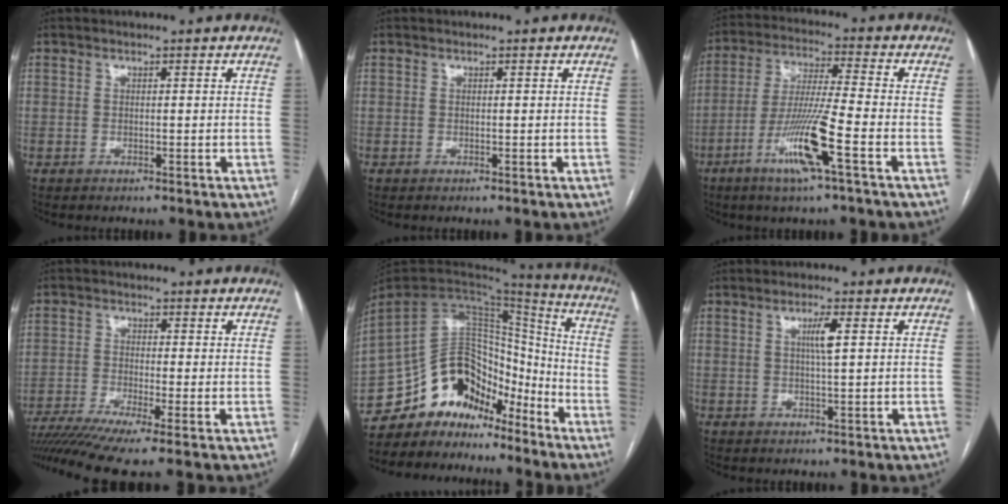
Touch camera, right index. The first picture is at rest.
{"total": 0.0}
{"total": 11.7, "force": [-5.2, -0.5, 10.5], "torque": [-0.207, -0.017, -0.102]}
{"total": 11.3, "force": [-8.5, -0.1, 7.4], "torque": [-0.131, -0.015, -0.143]}
{"total": 15.0, "force": [-12.3, 7.3, 4.8], "torque": [-0.077, 0.074, -0.214]}
{"total": 3.2, "force": [0.9, -0.1, 3.1], "torque": [-0.056, -0.002, 0.015]}